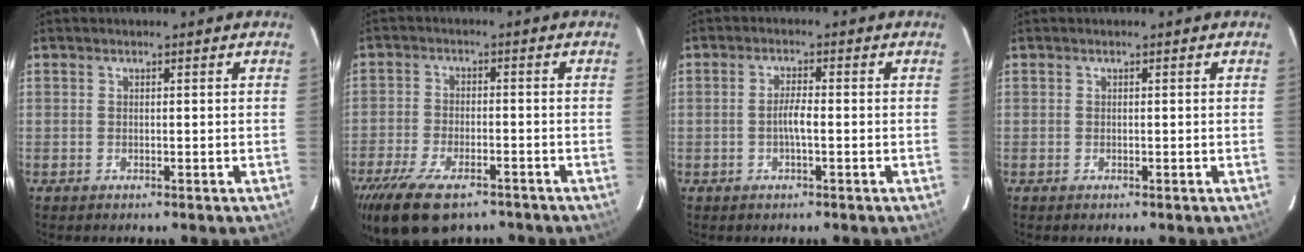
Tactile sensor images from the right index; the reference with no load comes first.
{"total": 14.5, "force": [-10.3, 5.9, 8.3], "torque": [-0.187, -0.034, -0.176]}
{"total": 2.7, "force": [-0.8, 0.3, 2.6], "torque": [-0.050, 0.003, -0.015]}
{"total": 0.0}